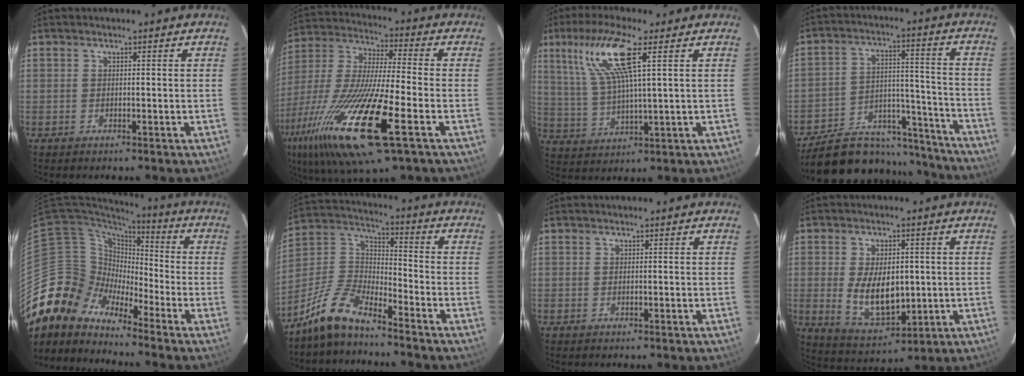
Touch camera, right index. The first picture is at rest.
{"total": 24.9, "force": [-11.6, 4.1, 21.7], "torque": [-0.437, -0.059, -0.225]}
{"total": 11.7, "force": [5.4, 1.3, 10.3], "torque": [-0.208, 0.008, 0.113]}
{"total": 21.7, "force": [-18.3, 9.1, 7.2], "torque": [-0.138, 0.044, -0.238]}
{"total": 11.2, "force": [-9.6, 5.8, -0.1], "torque": [-0.013, 0.036, -0.203]}
{"total": 10.6, "force": [-8.9, 2.7, 5.1], "torque": [-0.129, 0.019, -0.184]}
{"total": 0.0}
{"total": 10.9, "force": [-0.4, 6.1, 9.1], "torque": [-0.180, -0.013, 0.012]}